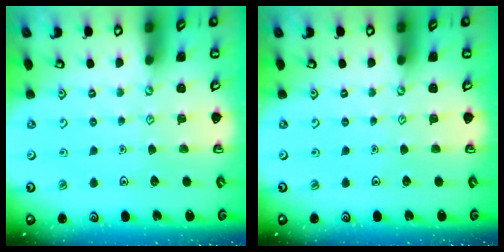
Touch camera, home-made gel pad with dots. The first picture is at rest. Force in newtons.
{"total": 0.0}